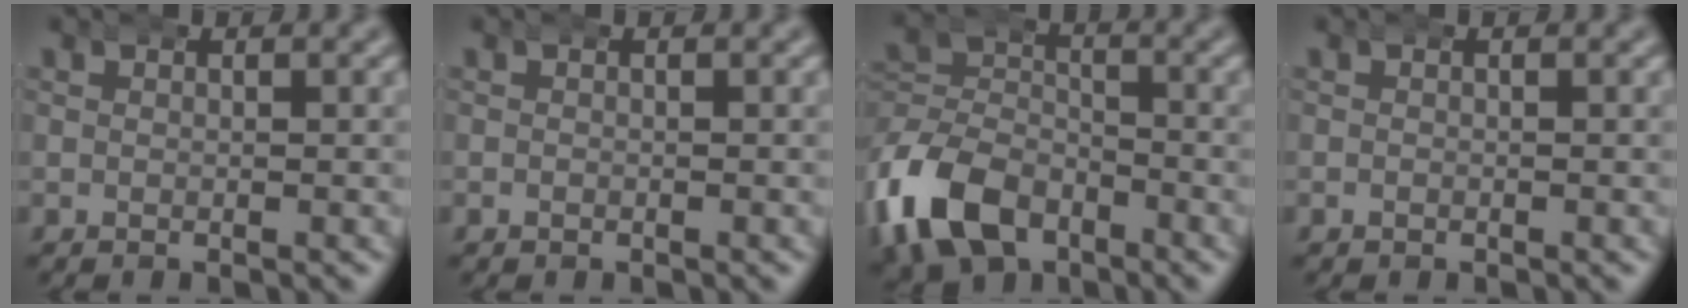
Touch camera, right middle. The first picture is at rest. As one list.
[{"total": 0.0}, {"total": 10.2, "force": [-4.2, 8.1, 4.5], "torque": [-0.112, -0.039, -0.064]}, {"total": 0.0}]